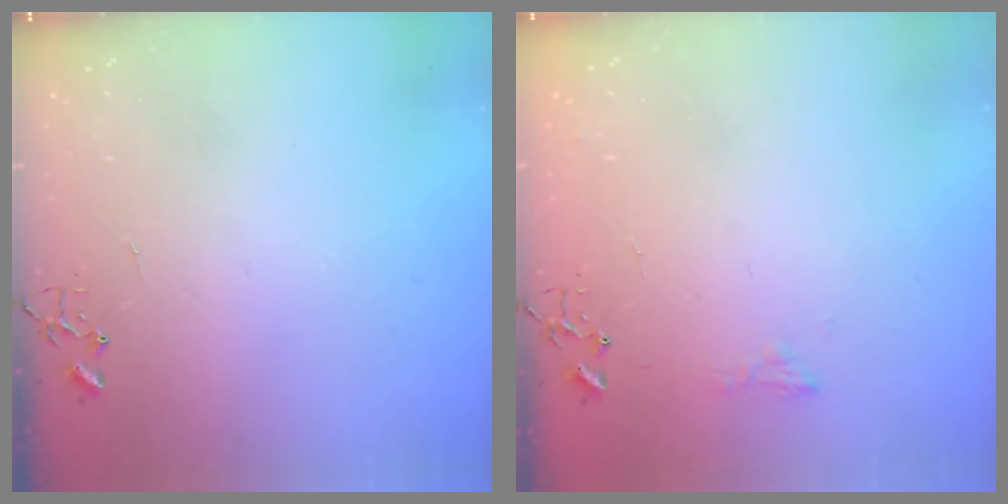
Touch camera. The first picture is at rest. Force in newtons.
{"total": 6.4, "press": 6.4, "slide": 0.6}